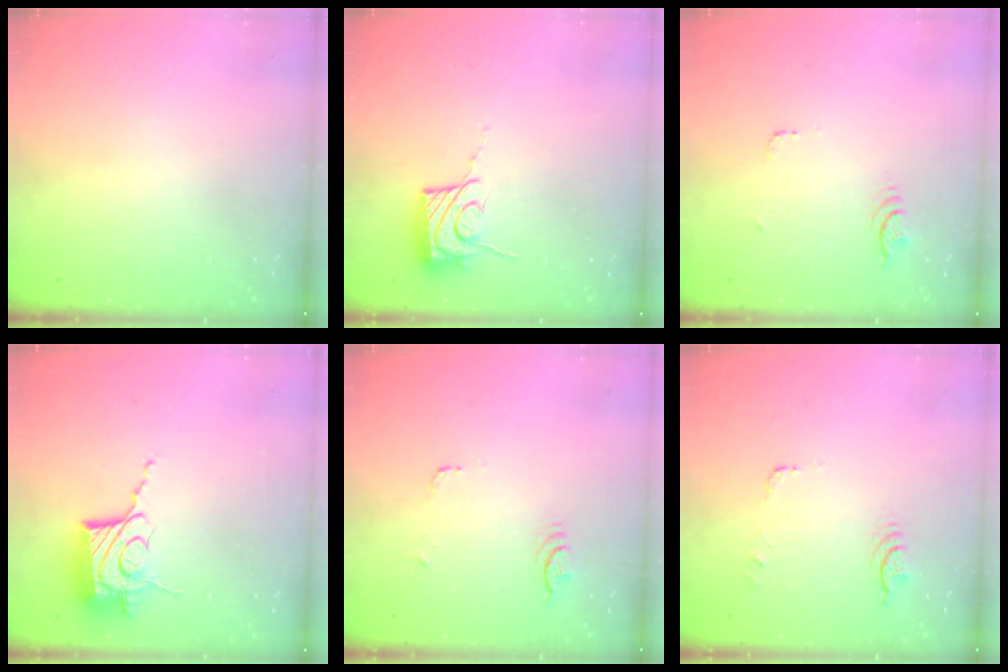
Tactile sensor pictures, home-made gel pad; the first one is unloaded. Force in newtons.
{"total": 12.2, "press": 12.0, "slide": 1.8}
{"total": 4.4, "press": 4.1, "slide": 1.6}
{"total": 17.2, "press": 17.1, "slide": 0.7}
{"total": 14.3, "press": 5.9, "slide": 13.1}
{"total": 14.8, "press": 7.2, "slide": 12.9}